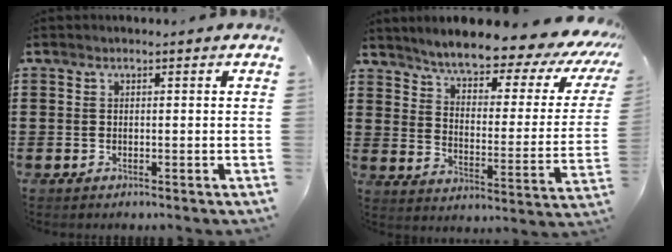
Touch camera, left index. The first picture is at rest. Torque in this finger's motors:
{"motor_torque": [2.14, 0.00, 1.06, 0.21]}